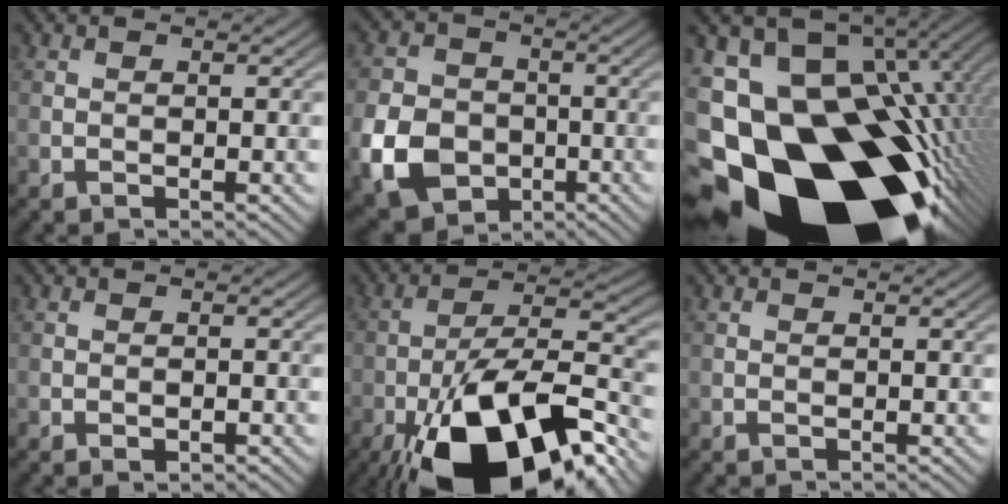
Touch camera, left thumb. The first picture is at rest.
{"total": 9.5, "force": [-3.2, 7.5, 4.9], "torque": [-0.128, -0.022, -0.070]}
{"total": 23.8, "force": [-9.2, 15.4, 15.6], "torque": [-0.262, -0.044, -0.123]}
{"total": 1.1, "force": [-0.6, 0.4, 0.8], "torque": [-0.013, 0.001, -0.010]}
{"total": 20.7, "force": [-11.3, 8.2, 15.3], "torque": [-0.272, -0.013, -0.190]}
{"total": 0.0}